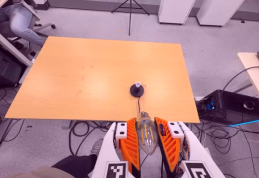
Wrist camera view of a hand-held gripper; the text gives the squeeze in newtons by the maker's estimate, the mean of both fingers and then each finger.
{"total": 18.2, "left": 19.1, "right": 17.4}